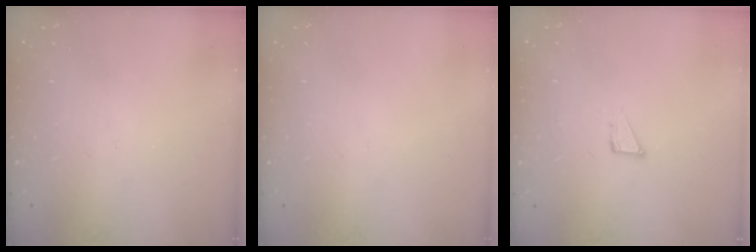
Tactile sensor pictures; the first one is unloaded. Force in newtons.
{"total": 0.0}
{"total": 2.7, "press": 2.7, "slide": 0.2}